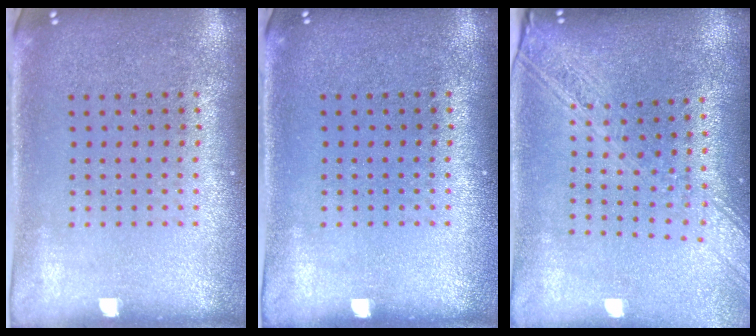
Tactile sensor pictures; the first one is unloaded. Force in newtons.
{"total": 0.0}
{"total": 2.2, "press": 1.8, "slide": 1.3}